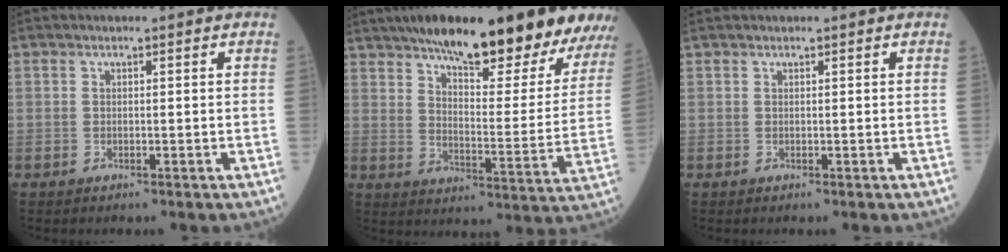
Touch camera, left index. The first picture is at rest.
{"total": 27.4, "force": [22.3, 4.7, 15.3], "torque": [-0.219, -0.022, 0.286]}
{"total": 0.0}